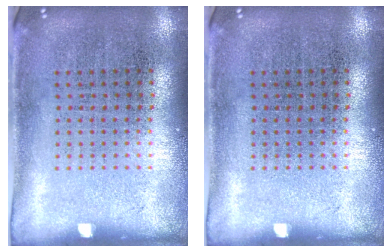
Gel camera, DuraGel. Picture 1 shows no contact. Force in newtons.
{"total": 0.0}